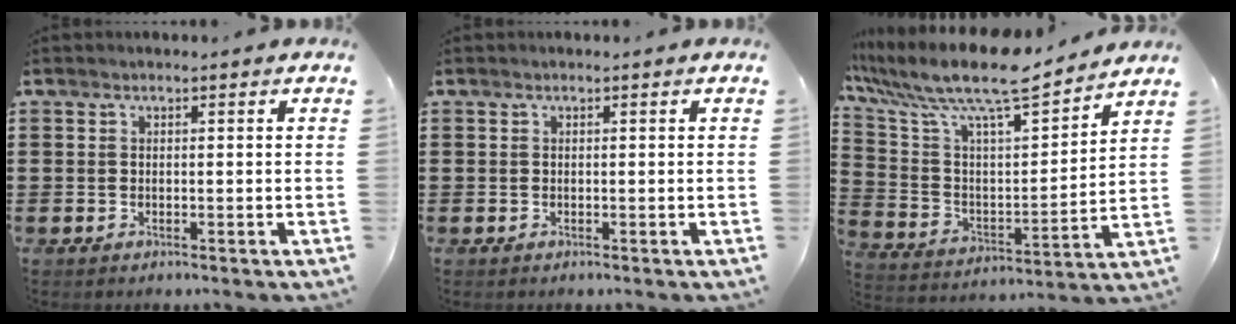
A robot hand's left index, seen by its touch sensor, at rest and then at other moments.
{"total": 0.0}
{"total": 11.7, "force": [9.8, 1.9, 6.1], "torque": [-0.159, -0.063, 0.165]}